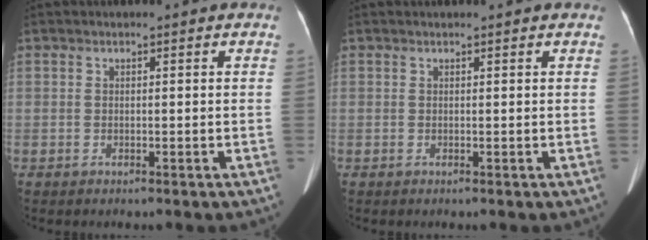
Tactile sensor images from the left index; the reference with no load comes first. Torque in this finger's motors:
{"motor_torque": [0.11, 0.09, -0.02, -0.02]}